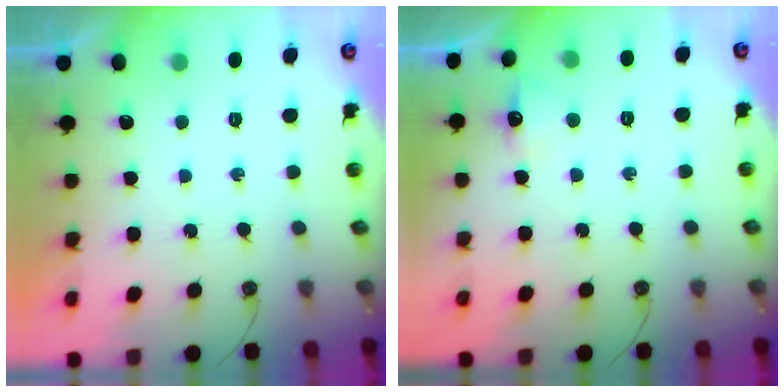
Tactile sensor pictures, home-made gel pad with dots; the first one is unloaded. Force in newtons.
{"total": 5.8, "press": 5.7, "slide": 1.0}